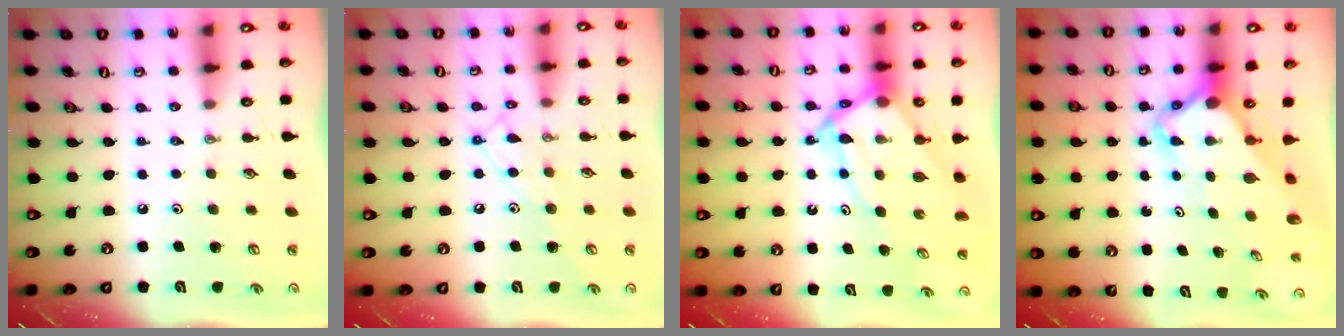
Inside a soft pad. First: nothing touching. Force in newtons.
{"total": 11.3, "press": 11.3, "slide": 0.8}
{"total": 11.0, "press": 10.9, "slide": 0.9}
{"total": 5.1, "press": 5.0, "slide": 0.4}